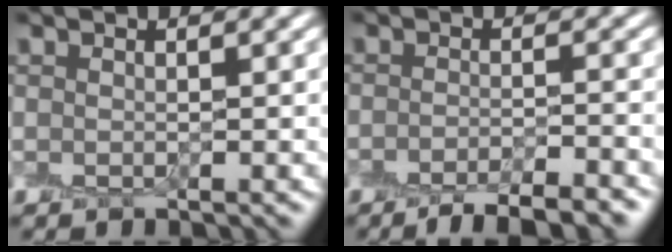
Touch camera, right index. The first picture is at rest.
{"total": 4.8, "force": [-3.7, 1.2, 2.9], "torque": [-0.035, -0.001, -0.061]}